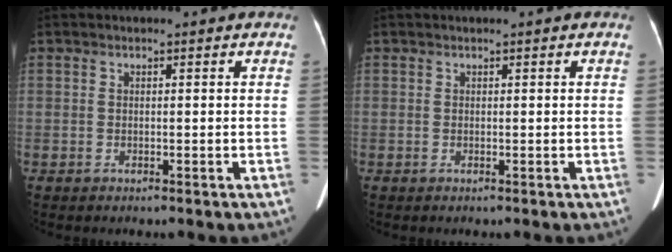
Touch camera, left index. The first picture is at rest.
{"total": 0.0}